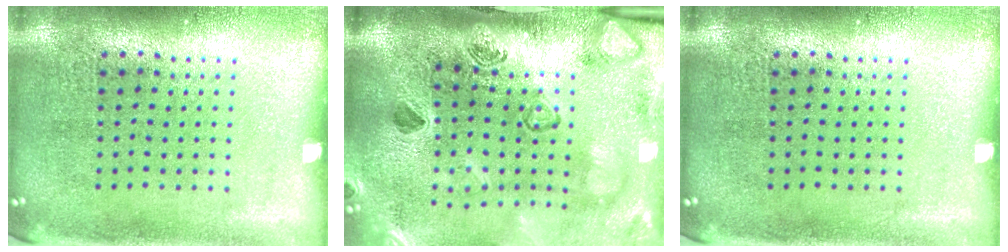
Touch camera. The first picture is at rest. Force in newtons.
{"total": 2.8, "press": 2.5, "slide": 1.3}
{"total": 0.0}